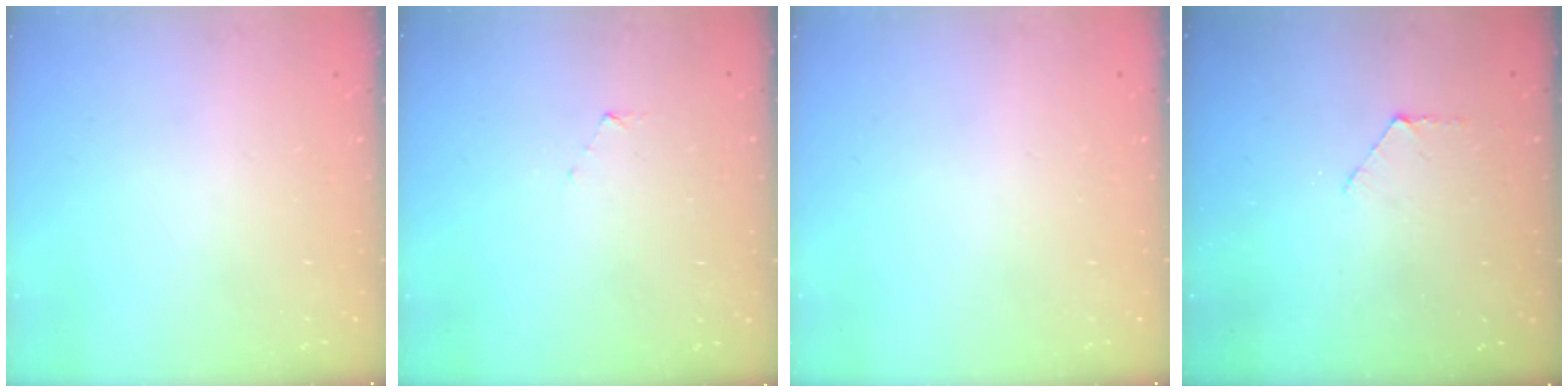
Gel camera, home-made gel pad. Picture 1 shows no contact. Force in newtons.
{"total": 2.9, "press": 2.8, "slide": 0.3}
{"total": 0.0}
{"total": 3.9, "press": 3.9, "slide": 0.3}